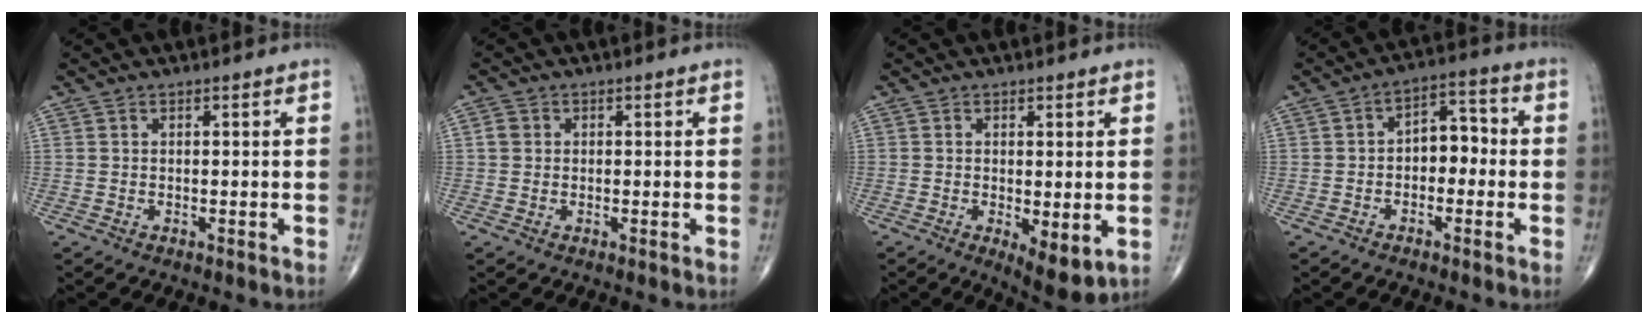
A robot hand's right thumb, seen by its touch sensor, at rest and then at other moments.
{"total": 1.9, "force": [0.3, 1.7, 0.8], "torque": [-0.009, 0.003, 0.005]}
{"total": 6.1, "force": [-1.0, 2.2, 5.5], "torque": [-0.076, -0.019, -0.007]}
{"total": 6.4, "force": [-0.8, 4.2, 4.8], "torque": [-0.045, 0.029, -0.025]}